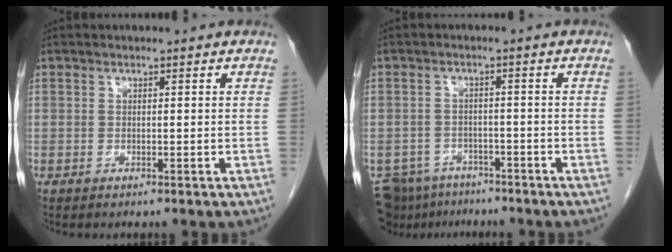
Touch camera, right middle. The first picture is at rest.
{"total": 8.5, "force": [-7.1, 4.3, 1.6], "torque": [-0.032, -0.005, -0.102]}